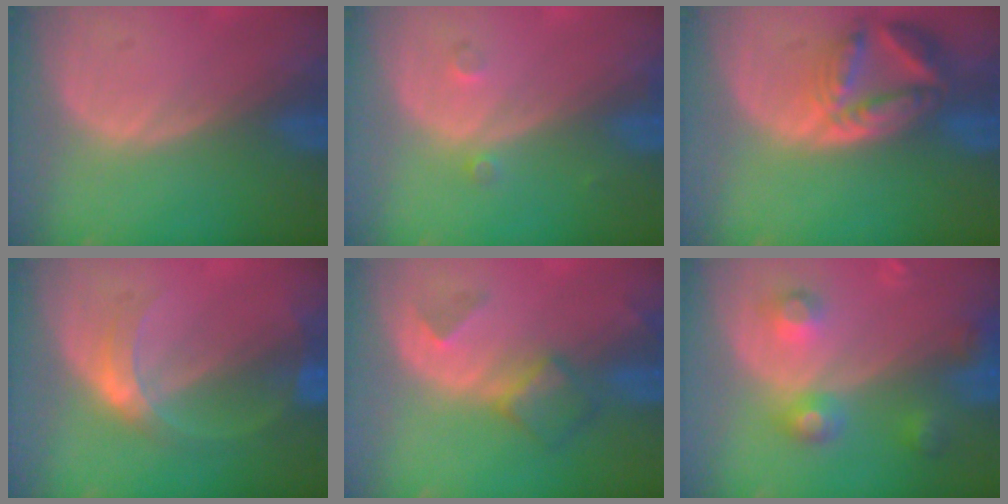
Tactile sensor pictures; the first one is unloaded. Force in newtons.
{"total": 1.5, "press": 1.2, "slide": 0.8}
{"total": 8.1, "press": 7.2, "slide": 3.7}
{"total": 5.0, "press": 4.8, "slide": 1.3}
{"total": 4.8, "press": 4.6, "slide": 1.4}
{"total": 5.6, "press": 5.6, "slide": 0.4}